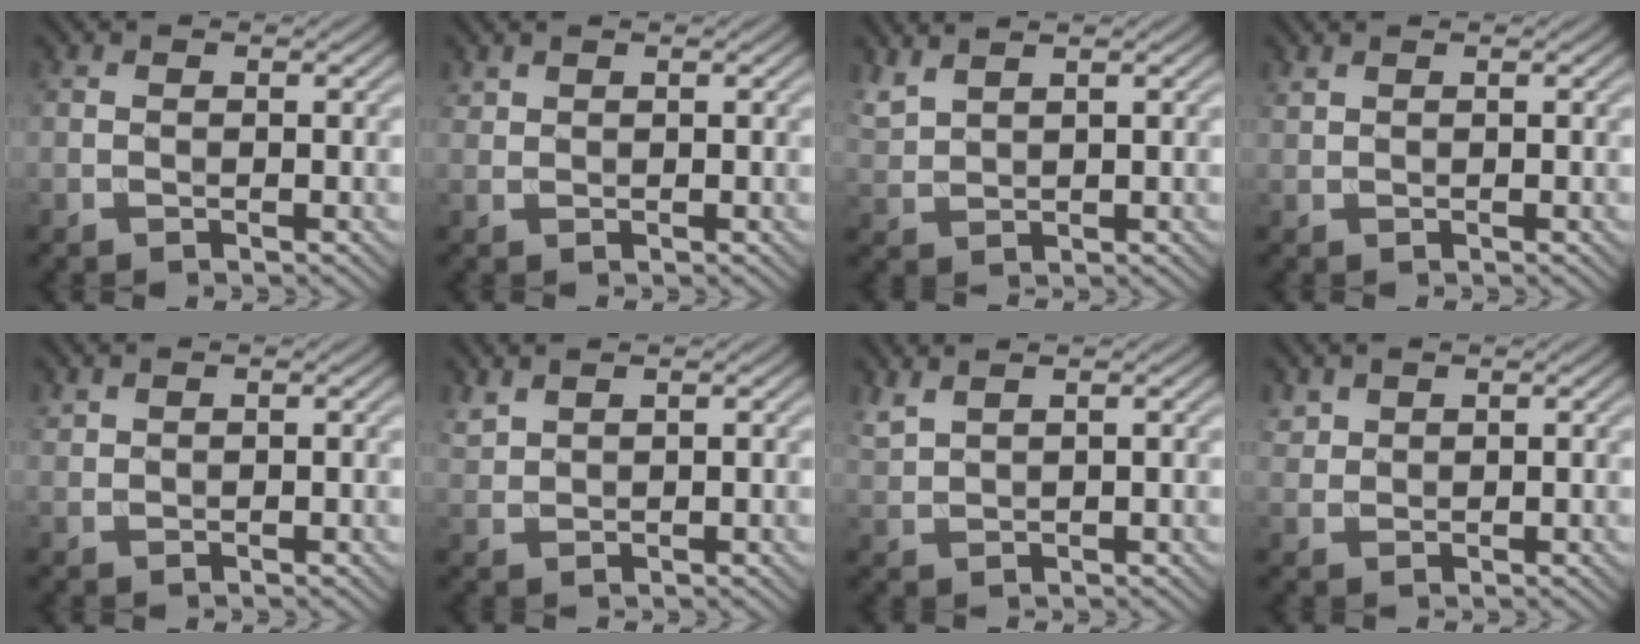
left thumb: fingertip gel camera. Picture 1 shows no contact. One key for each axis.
{"total": 0.9, "fx": 0.9, "fy": 0.3, "fz": 0.2, "tx": -0.010, "ty": 0.001, "tz": 0.023}
{"total": 2.9, "fx": 2.5, "fy": 0.5, "fz": 1.3, "tx": -0.040, "ty": 0.008, "tz": 0.061}
{"total": 0.7, "fx": 0.6, "fy": 0.1, "fz": 0.3, "tx": -0.011, "ty": 0.004, "tz": 0.014}
{"total": 0.9, "fx": 0.8, "fy": 0.2, "fz": 0.2, "tx": -0.011, "ty": 0.002, "tz": 0.023}
{"total": 1.9, "fx": 1.7, "fy": 0.4, "fz": 0.7, "tx": -0.024, "ty": 0.004, "tz": 0.042}
{"total": 2.4, "fx": 2.0, "fy": 0.4, "fz": 1.3, "tx": -0.033, "ty": 0.009, "tz": 0.049}
{"total": 1.7, "fx": 1.4, "fy": 0.8, "fz": 0.4, "tx": -0.015, "ty": 0.002, "tz": 0.036}